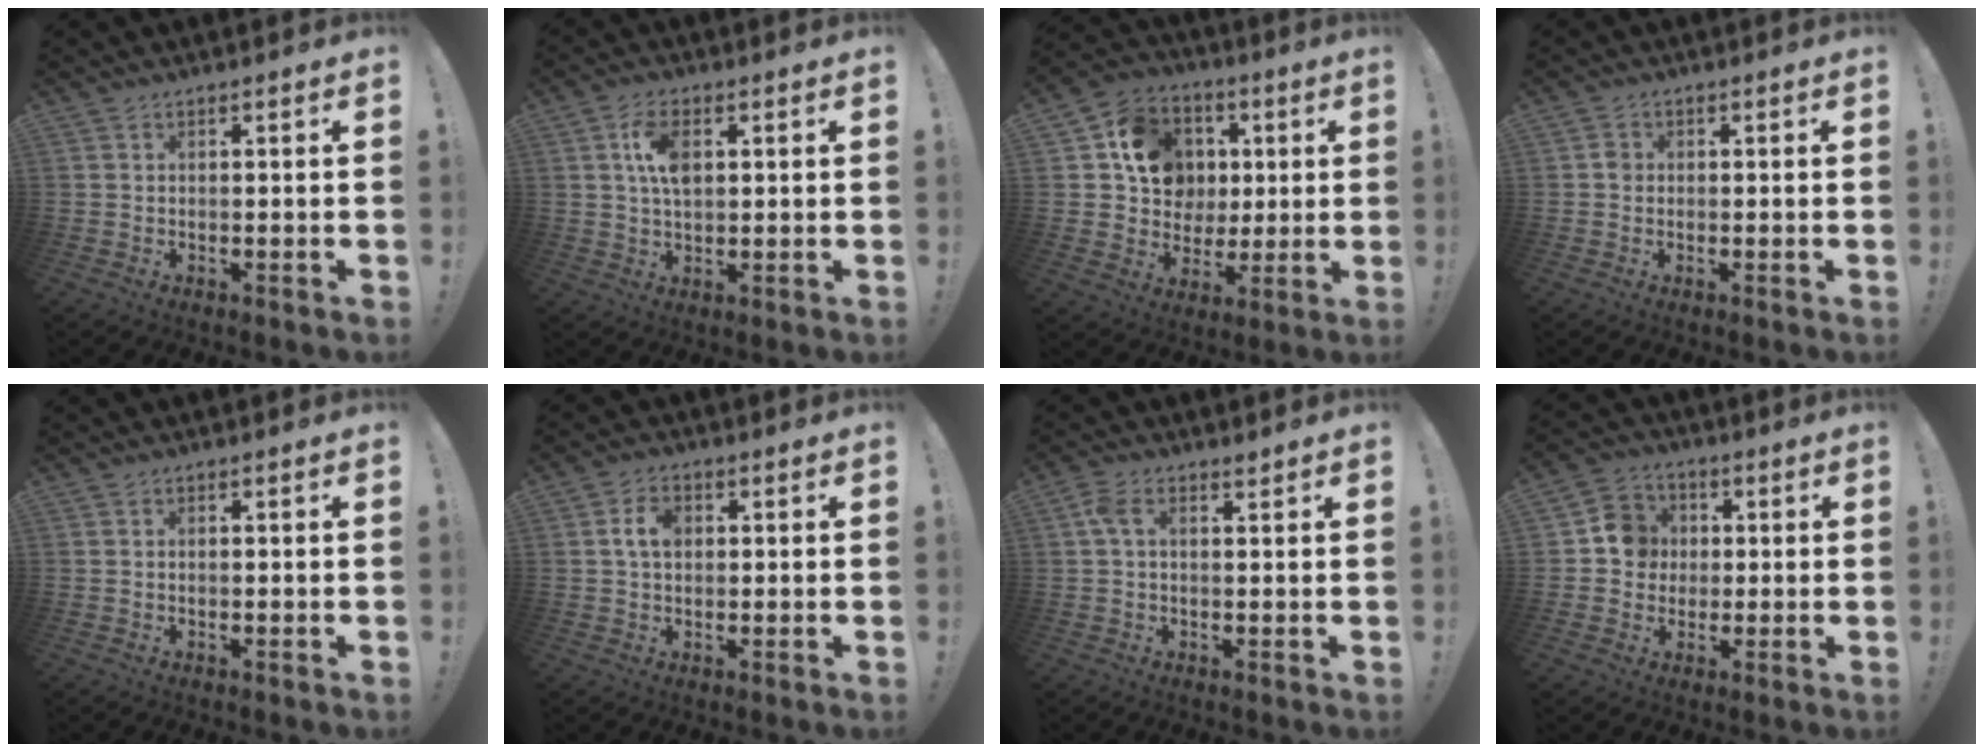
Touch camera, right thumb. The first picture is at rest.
{"total": 7.9, "force": [2.1, 4.5, 6.2], "torque": [-0.105, 0.000, 0.033]}
{"total": 15.0, "force": [3.6, 13.3, 6.0], "torque": [-0.080, 0.000, 0.085]}
{"total": 1.9, "force": [-0.3, 1.7, 0.8], "torque": [-0.011, 0.005, -0.006]}
{"total": 0.0}
{"total": 5.3, "force": [0.9, 3.4, 4.0], "torque": [-0.064, 0.006, 0.014]}
{"total": 3.1, "force": [1.5, 1.4, 2.4], "torque": [-0.043, -0.005, 0.027]}
{"total": 9.2, "force": [0.4, 8.8, 2.7], "torque": [-0.025, 0.010, 0.012]}